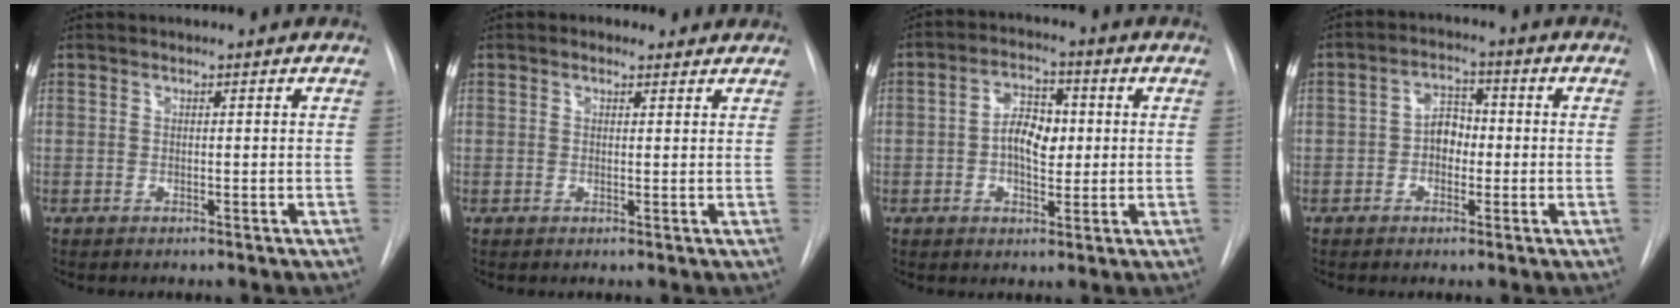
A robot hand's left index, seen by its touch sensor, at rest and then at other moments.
{"total": 1.5, "force": [0.8, 1.1, 0.5], "torque": [-0.011, 0.007, 0.007]}
{"total": 6.4, "force": [-0.5, 3.5, 5.3], "torque": [-0.095, 0.010, -0.010]}
{"total": 4.2, "force": [-1.2, 2.8, 2.9], "torque": [-0.047, 0.012, -0.025]}